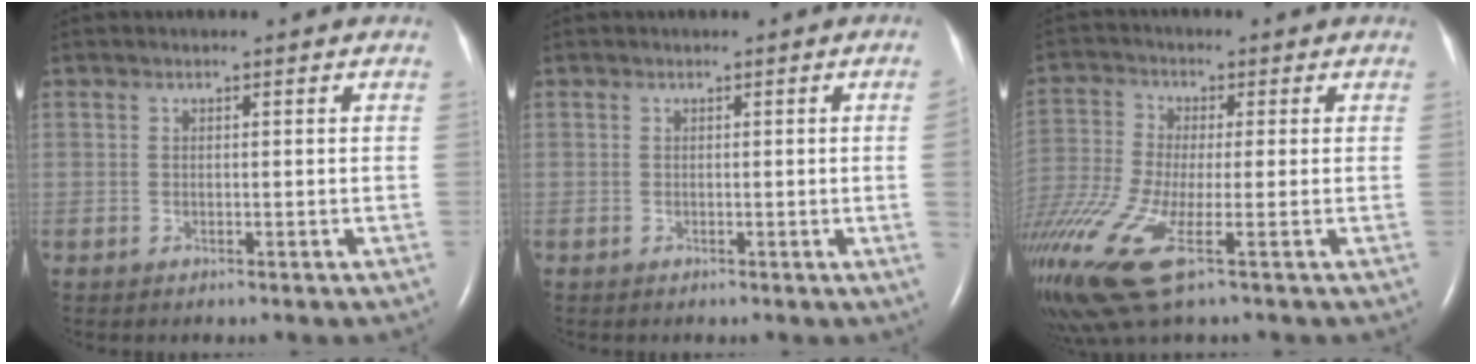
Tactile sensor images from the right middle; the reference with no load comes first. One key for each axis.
{"total": 2.0, "fx": 0.0, "fy": -1.0, "fz": 1.8, "tx": -0.018, "ty": -0.002, "tz": 0.001}
{"total": 12.9, "fx": -6.9, "fy": 2.4, "fz": 10.6, "tx": -0.275, "ty": -0.033, "tz": -0.135}